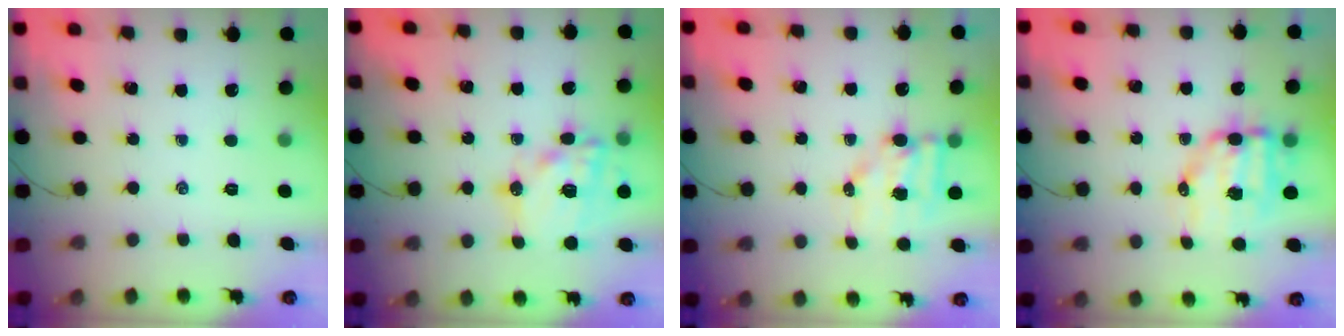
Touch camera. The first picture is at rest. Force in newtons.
{"total": 17.0, "press": 16.5, "slide": 3.9}
{"total": 7.8, "press": 7.8, "slide": 0.8}
{"total": 8.7, "press": 8.5, "slide": 1.8}